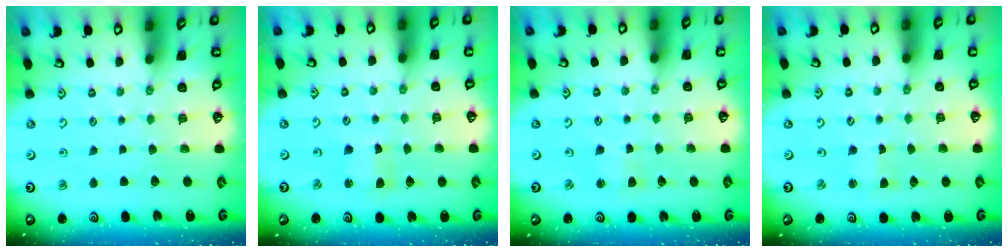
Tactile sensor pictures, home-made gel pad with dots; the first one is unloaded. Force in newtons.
{"total": 2.1, "press": 2.1, "slide": 0.3}
{"total": 1.5, "press": 1.4, "slide": 0.4}
{"total": 1.8, "press": 1.7, "slide": 0.3}